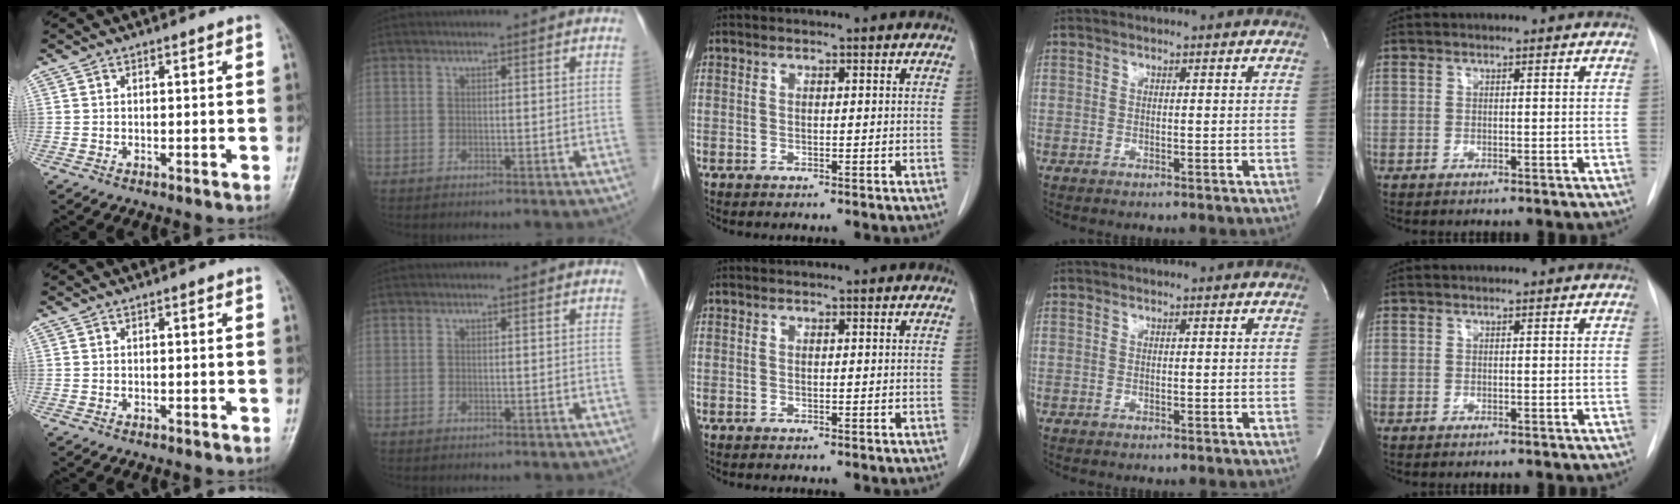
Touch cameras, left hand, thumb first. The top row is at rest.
{}